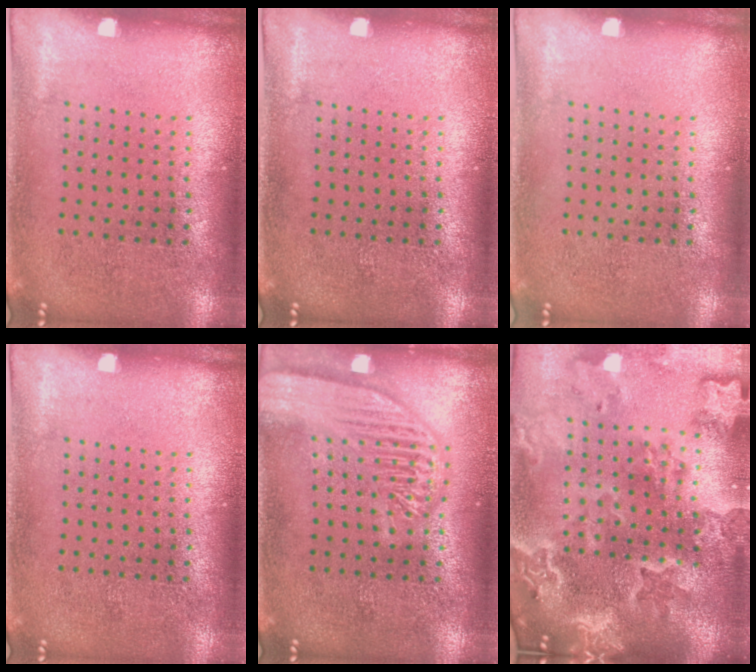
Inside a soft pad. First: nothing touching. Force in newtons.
{"total": 0.0}
{"total": 0.0}
{"total": 0.0}
{"total": 3.6, "press": 3.5, "slide": 0.5}
{"total": 4.7, "press": 3.8, "slide": 2.8}